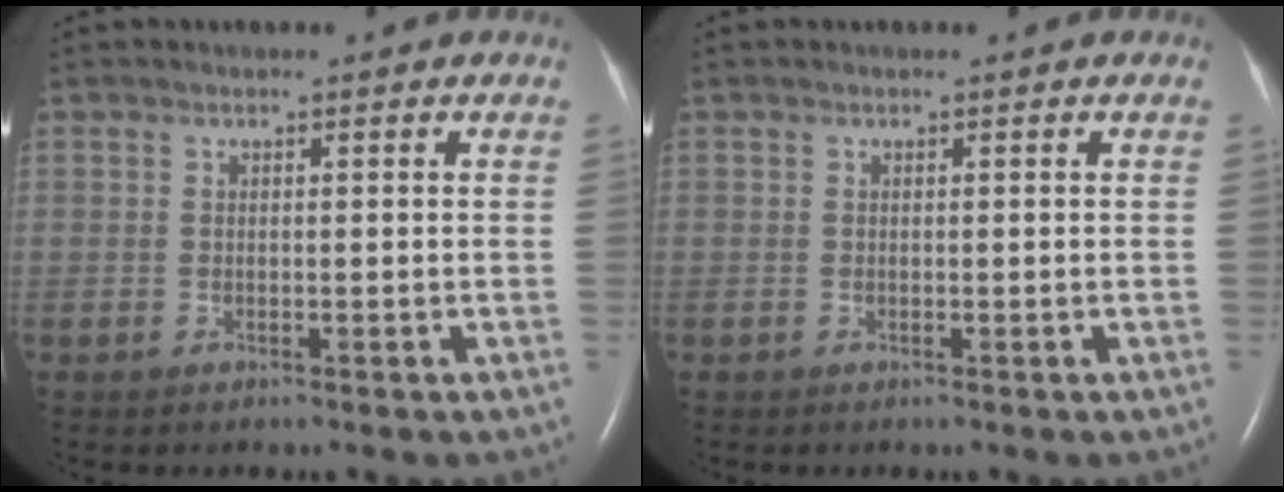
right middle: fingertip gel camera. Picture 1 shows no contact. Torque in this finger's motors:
{"motor_torque": [0.00, 0.00, 0.00, 0.00]}